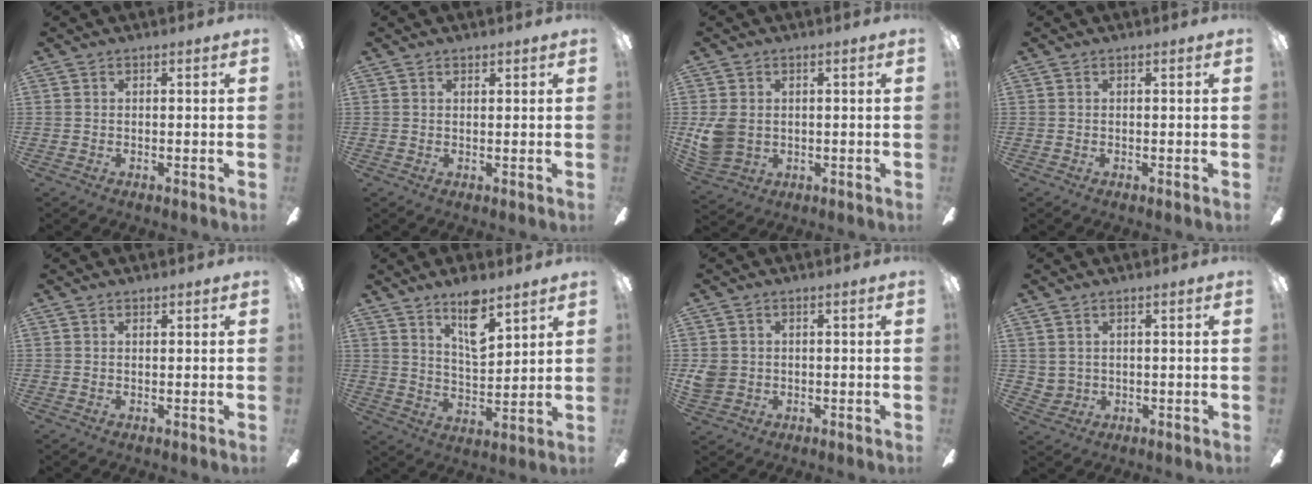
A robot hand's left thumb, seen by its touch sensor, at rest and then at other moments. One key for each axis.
{"total": 1.1, "fx": 0.9, "fy": 0.4, "fz": 0.4, "tx": -0.002, "ty": -0.003, "tz": 0.015}
{"total": 7.1, "fx": 0.5, "fy": 5.8, "fz": 4.2, "tx": -0.088, "ty": 0.010, "tz": 0.015}
{"total": 0.0}
{"total": 1.0, "fx": 0.8, "fy": 0.4, "fz": 0.4, "tx": -0.002, "ty": -0.002, "tz": 0.013}
{"total": 11.6, "fx": 8.1, "fy": 4.1, "fz": 7.1, "tx": -0.109, "ty": -0.045, "tz": 0.140}
{"total": 3.9, "fx": 0.1, "fy": 3.7, "fz": 1.2, "tx": -0.018, "ty": 0.007, "tz": 0.004}
{"total": 2.7, "fx": 1.7, "fy": 2.0, "fz": 0.4, "tx": -0.015, "ty": 0.000, "tz": 0.033}